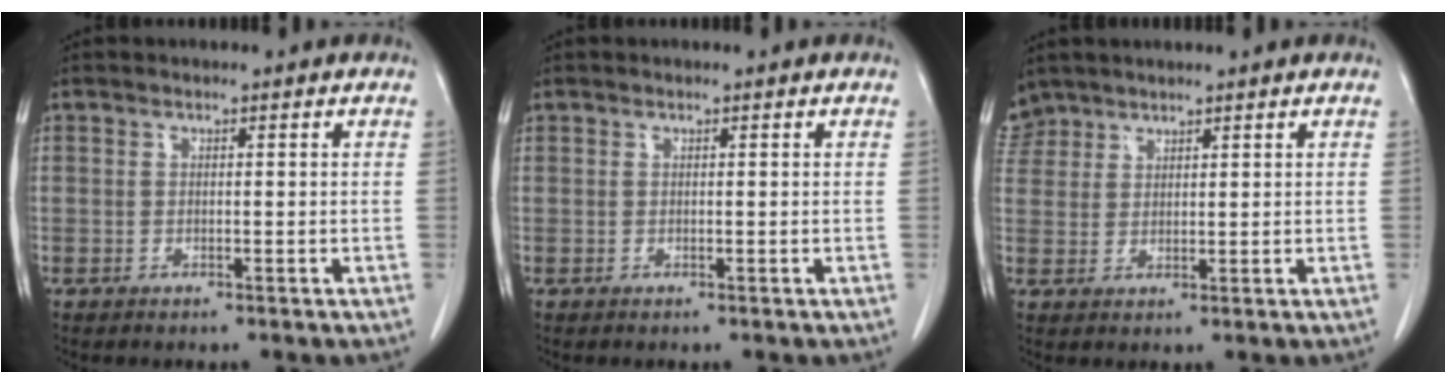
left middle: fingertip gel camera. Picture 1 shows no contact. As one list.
[{"total": 0.0}, {"total": 4.0, "force": [3.4, 2.0, -0.2], "torque": [0.009, 0.012, 0.070]}]